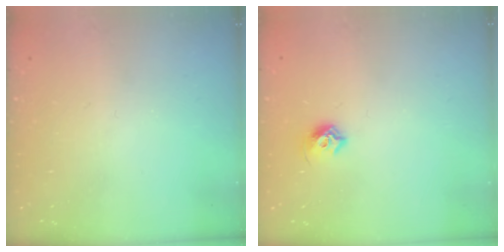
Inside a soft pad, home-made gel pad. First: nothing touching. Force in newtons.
{"total": 6.8, "press": 6.7, "slide": 1.2}